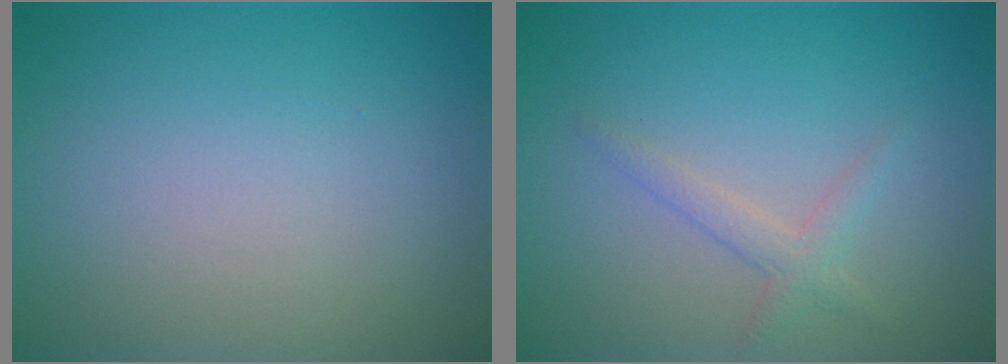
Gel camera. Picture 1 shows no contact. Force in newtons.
{"total": 1.6, "press": 1.6, "slide": 0.1}